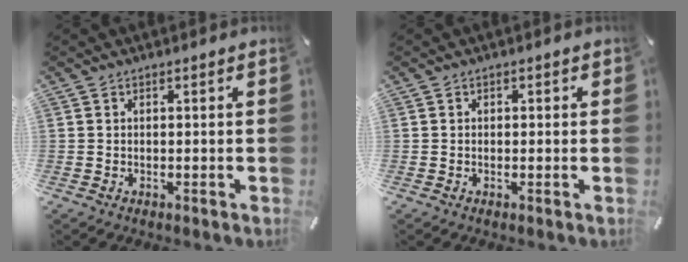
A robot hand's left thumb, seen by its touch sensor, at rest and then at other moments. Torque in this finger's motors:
{"motor_torque": [0.03, -0.21, 0.04, 0.13, -0.02]}